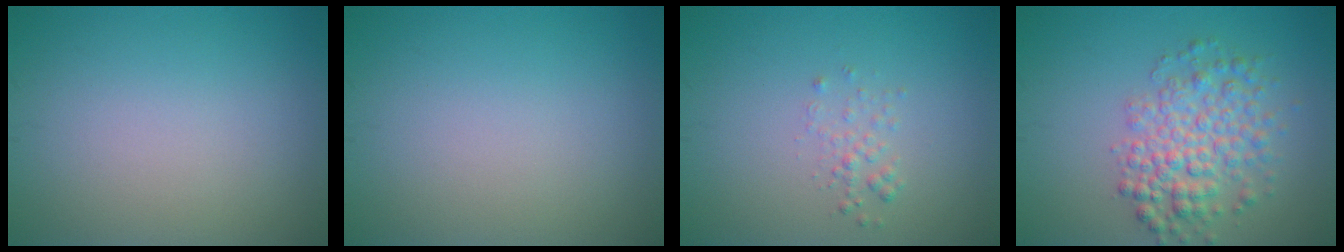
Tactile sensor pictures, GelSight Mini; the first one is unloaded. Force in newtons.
{"total": 0.0}
{"total": 1.1, "press": 1.1, "slide": 0.1}
{"total": 4.9, "press": 4.9, "slide": 0.2}